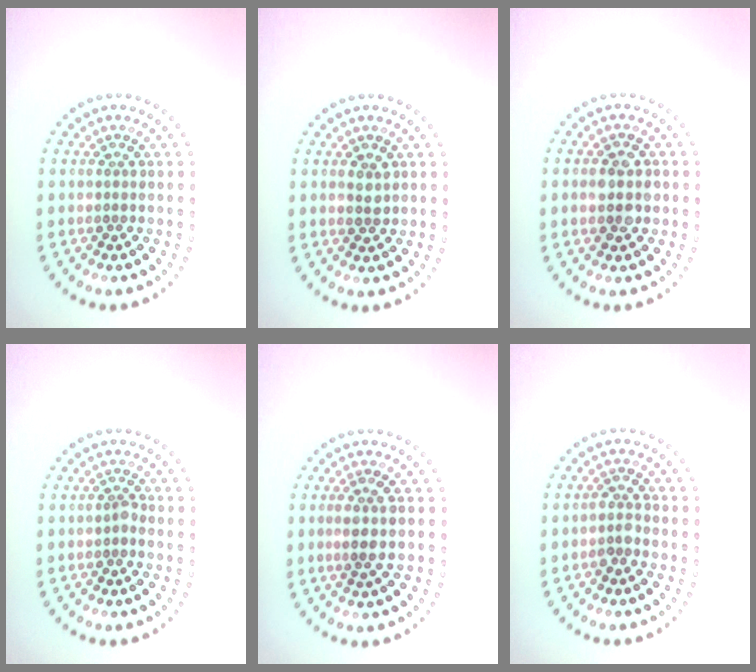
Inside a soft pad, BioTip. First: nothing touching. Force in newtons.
{"total": 1.6, "press": 1.6, "slide": 0.2}
{"total": 2.9, "press": 2.9, "slide": 0.2}
{"total": 0.8, "press": 0.5, "slide": 0.5}
{"total": 1.5, "press": 1.2, "slide": 0.9}
{"total": 1.5, "press": 1.3, "slide": 0.7}